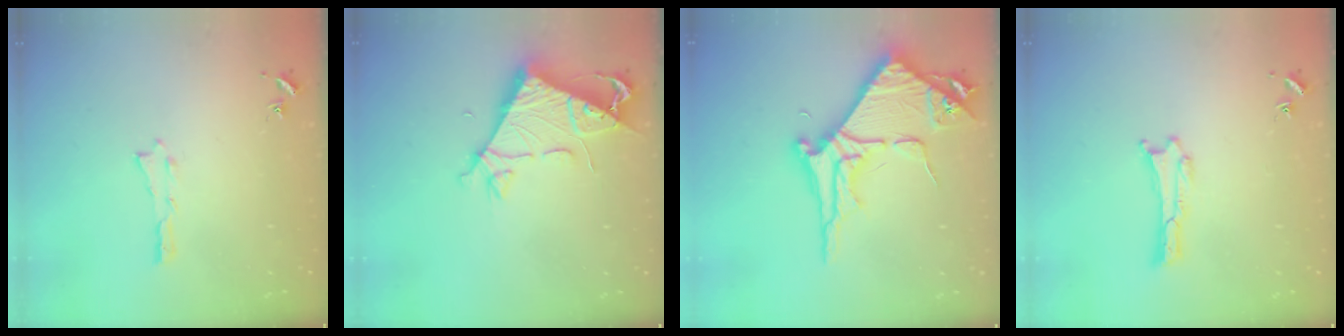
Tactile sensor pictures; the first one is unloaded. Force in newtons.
{"total": 7.4, "press": 7.4, "slide": 0.7}
{"total": 8.8, "press": 8.7, "slide": 0.9}
{"total": 0.0}